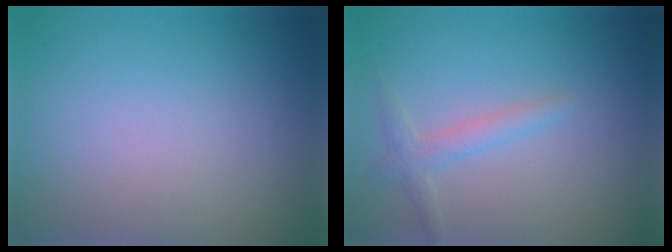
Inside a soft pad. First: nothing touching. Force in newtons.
{"total": 1.7, "press": 1.7, "slide": 0.1}